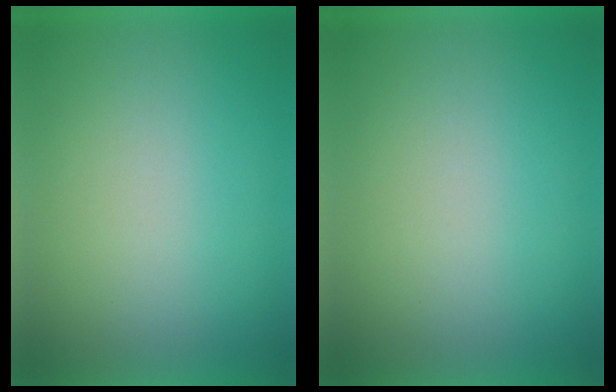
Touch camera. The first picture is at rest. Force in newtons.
{"total": 0.0}